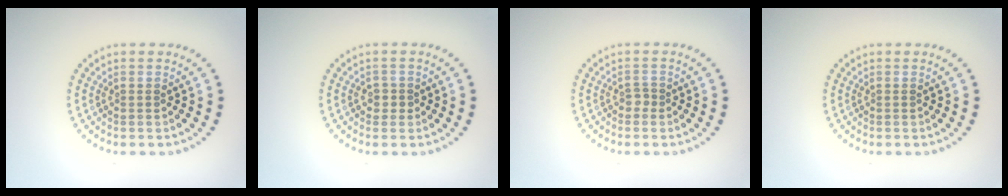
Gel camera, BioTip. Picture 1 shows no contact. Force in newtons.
{"total": 1.2, "press": 1.0, "slide": 0.6}
{"total": 0.9, "press": 0.7, "slide": 0.5}
{"total": 0.0}